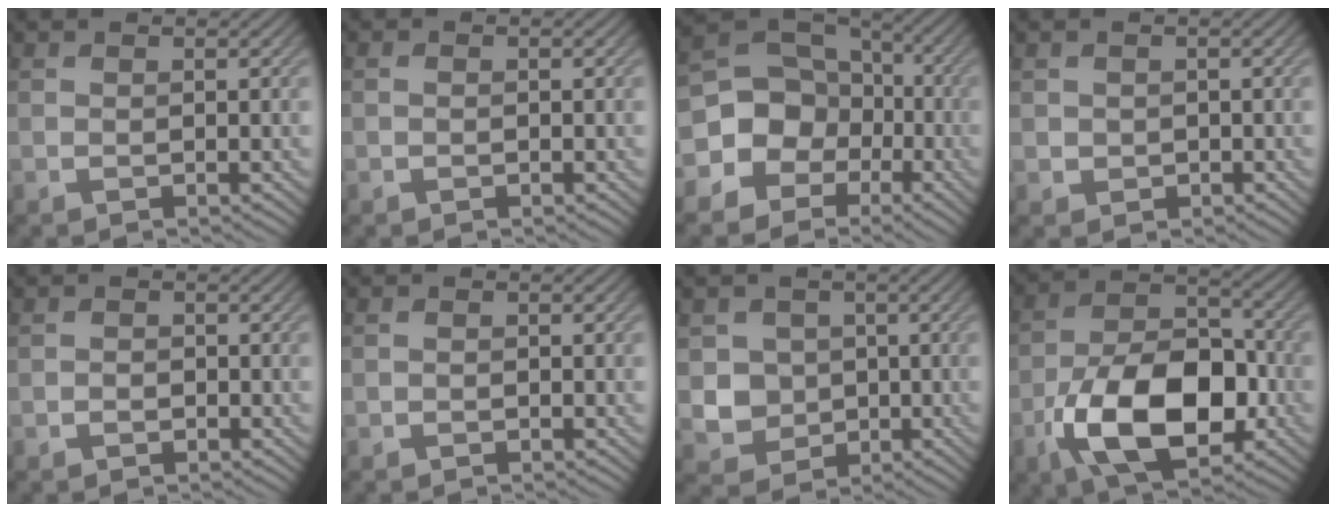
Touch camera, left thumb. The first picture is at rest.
{"total": 0.6, "force": [-0.2, 0.4, 0.4], "torque": [-0.006, 0.000, -0.005]}
{"total": 12.5, "force": [-3.9, 10.9, 4.7], "torque": [-0.135, -0.007, -0.090]}
{"total": 1.4, "force": [-0.1, 1.3, 0.2], "torque": [-0.006, -0.006, -0.005]}
{"total": 0.9, "force": [-0.6, 0.6, 0.3], "torque": [-0.002, 0.001, -0.013]}
{"total": 0.7, "force": [-0.5, 0.4, 0.3], "torque": [-0.005, 0.001, -0.010]}
{"total": 4.6, "force": [-0.2, 4.3, 1.5], "torque": [-0.037, -0.007, -0.014]}
{"total": 14.0, "force": [-5.4, 7.8, 10.4], "torque": [-0.205, -0.012, -0.106]}